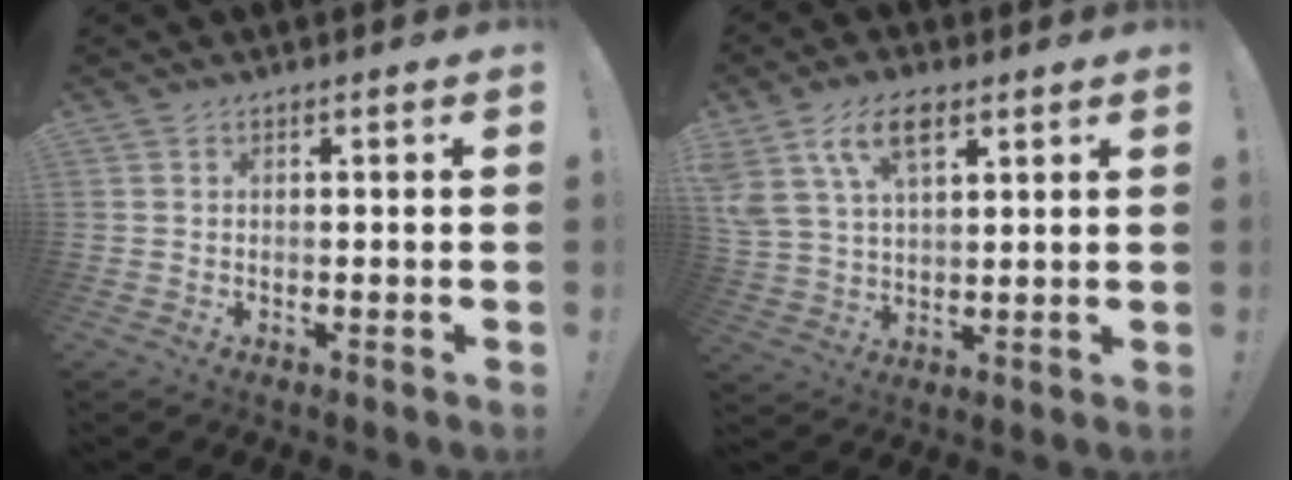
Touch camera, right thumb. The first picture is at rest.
{"total": 11.5, "force": [6.3, 6.3, 7.3], "torque": [-0.136, -0.008, 0.120]}